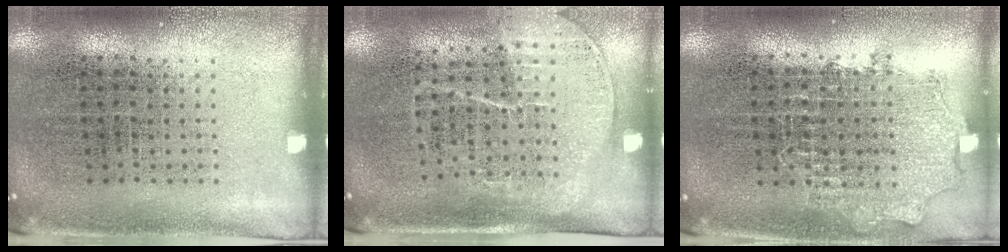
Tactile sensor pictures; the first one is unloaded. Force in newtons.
{"total": 1.7, "press": 1.4, "slide": 1.0}
{"total": 0.9, "press": 0.9, "slide": 0.2}